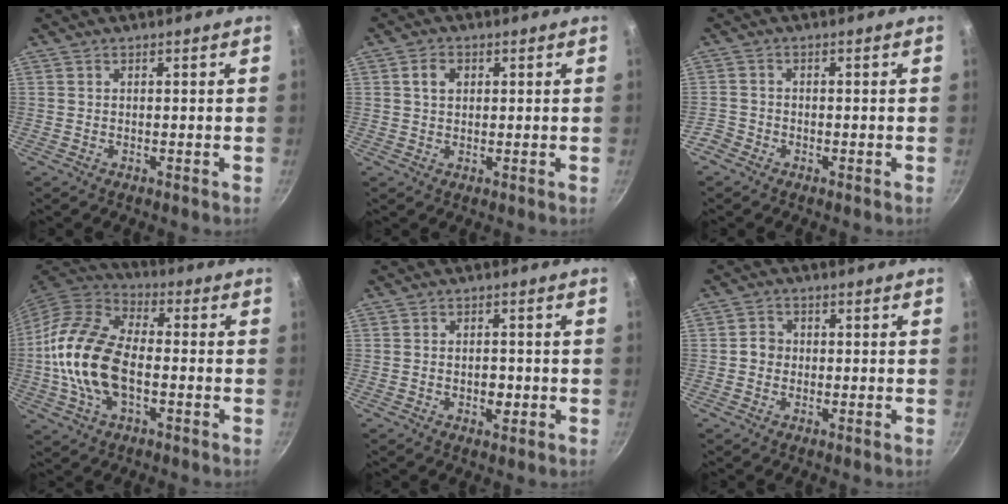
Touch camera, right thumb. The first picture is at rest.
{"total": 3.5, "force": [1.1, 2.6, 2.1], "torque": [-0.027, 0.002, 0.017]}
{"total": 2.6, "force": [-1.8, 1.8, 0.5], "torque": [-0.007, 0.017, -0.037]}
{"total": 18.2, "force": [-2.3, 10.4, 14.7], "torque": [-0.270, 0.032, -0.057]}
{"total": 3.1, "force": [-0.8, 2.0, 2.3], "torque": [-0.026, 0.004, -0.013]}
{"total": 2.9, "force": [-0.3, 2.7, 1.1], "torque": [-0.002, 0.008, -0.010]}